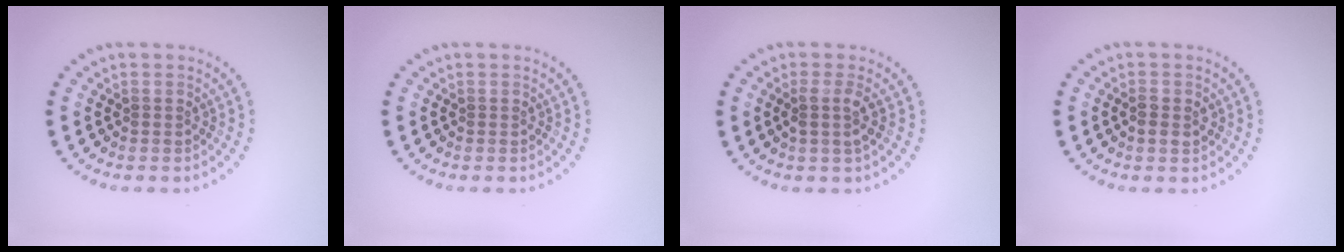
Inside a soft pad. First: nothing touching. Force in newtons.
{"total": 0.0}
{"total": 1.7, "press": 1.3, "slide": 1.1}
{"total": 1.5, "press": 1.5, "slide": 0.0}